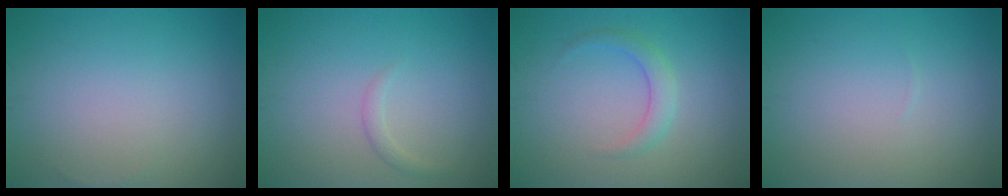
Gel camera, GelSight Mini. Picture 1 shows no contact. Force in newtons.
{"total": 1.0, "press": 1.0, "slide": 0.0}
{"total": 1.9, "press": 1.9, "slide": 0.1}
{"total": 0.0}